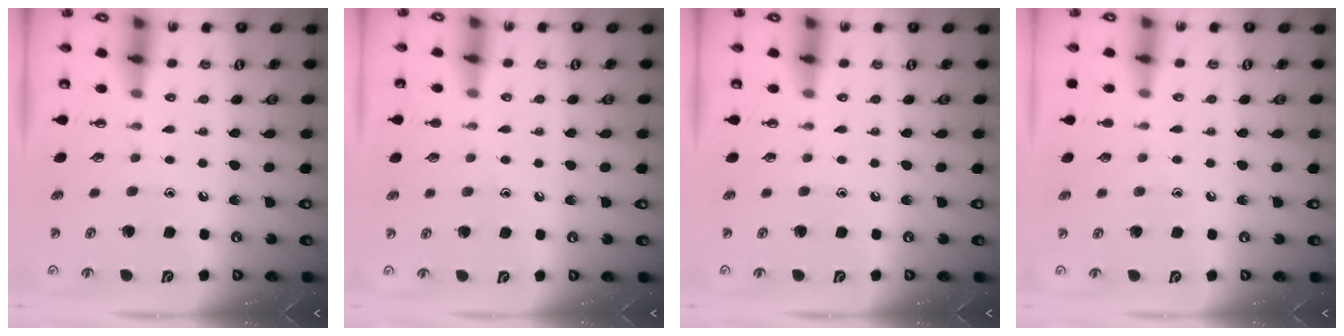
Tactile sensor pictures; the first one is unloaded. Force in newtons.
{"total": 2.9, "press": 2.9, "slide": 0.4}
{"total": 0.0}
{"total": 3.1, "press": 3.1, "slide": 0.4}